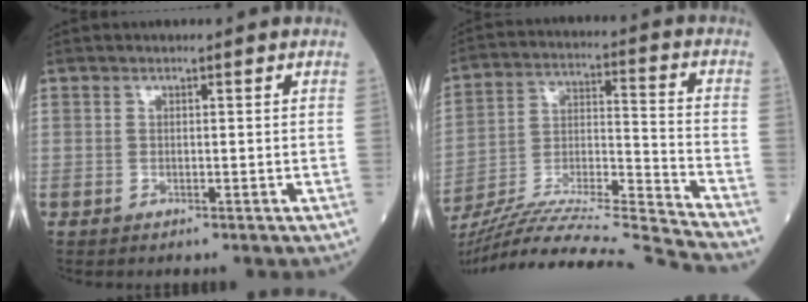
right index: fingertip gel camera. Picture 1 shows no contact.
{"total": 25.6, "force": [-24.0, -2.5, 8.7], "torque": [-0.158, -0.034, -0.389]}